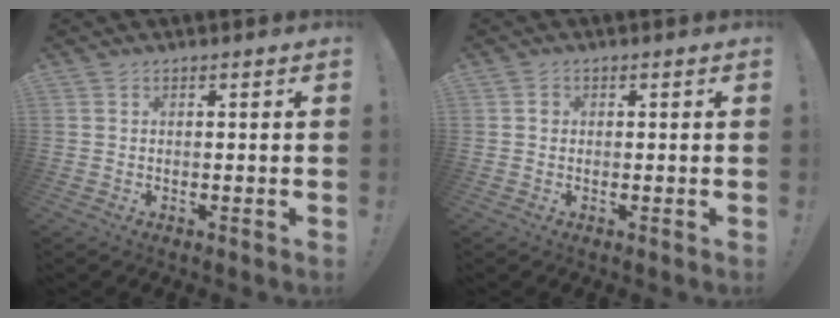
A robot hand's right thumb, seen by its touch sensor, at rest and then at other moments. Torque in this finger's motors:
{"motor_torque": [0.33, 0.29, 0.21, -0.09, -0.03]}